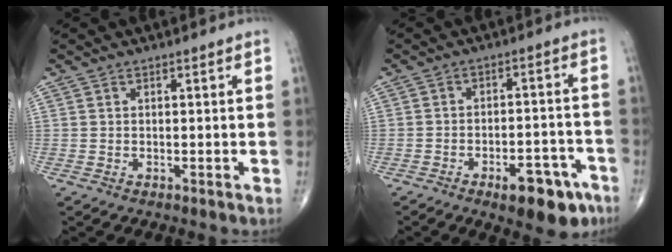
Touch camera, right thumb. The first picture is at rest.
{"total": 10.4, "force": [-6.0, 4.4, 7.2], "torque": [-0.076, 0.039, -0.077]}